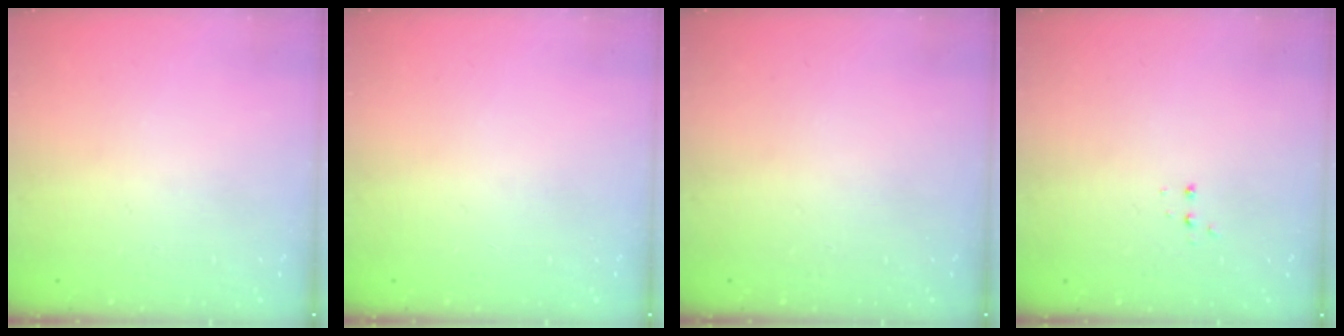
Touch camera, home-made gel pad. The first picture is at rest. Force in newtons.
{"total": 0.0}
{"total": 0.0}
{"total": 2.8, "press": 2.8, "slide": 0.5}